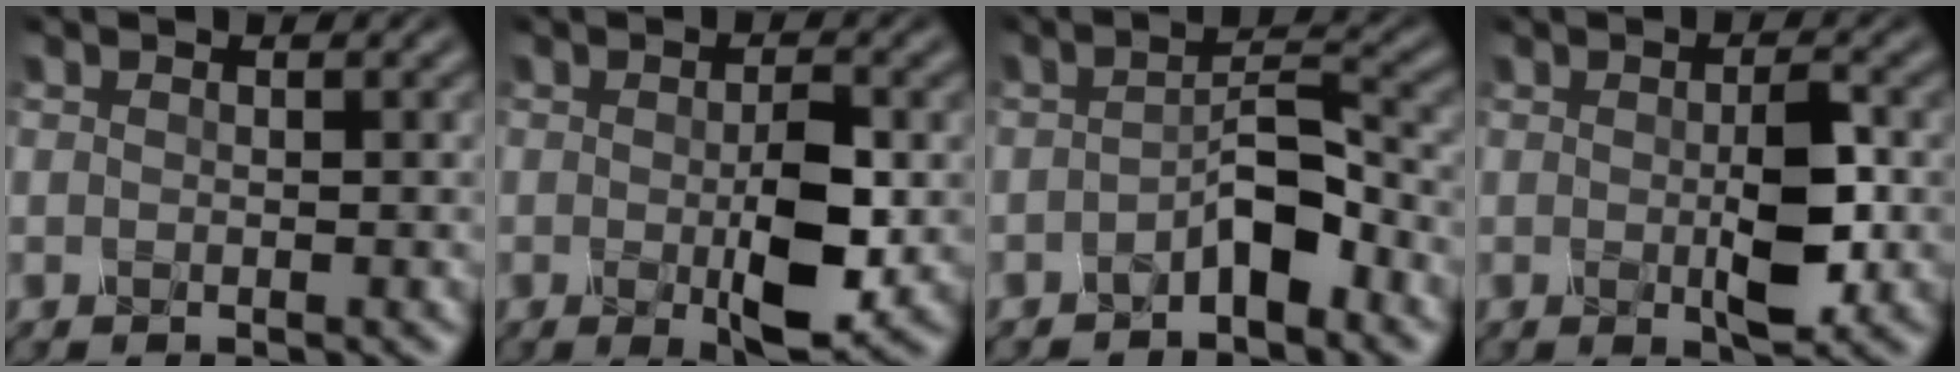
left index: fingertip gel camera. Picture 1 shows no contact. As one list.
[{"total": 5.0, "force": [-1.0, 1.4, 4.7], "torque": [-0.101, -0.009, -0.008]}, {"total": 2.8, "force": [-1.9, 0.4, 1.9], "torque": [-0.047, 0.015, -0.033]}, {"total": 3.6, "force": [-0.5, 0.8, 3.5], "torque": [-0.081, -0.005, -0.003]}]